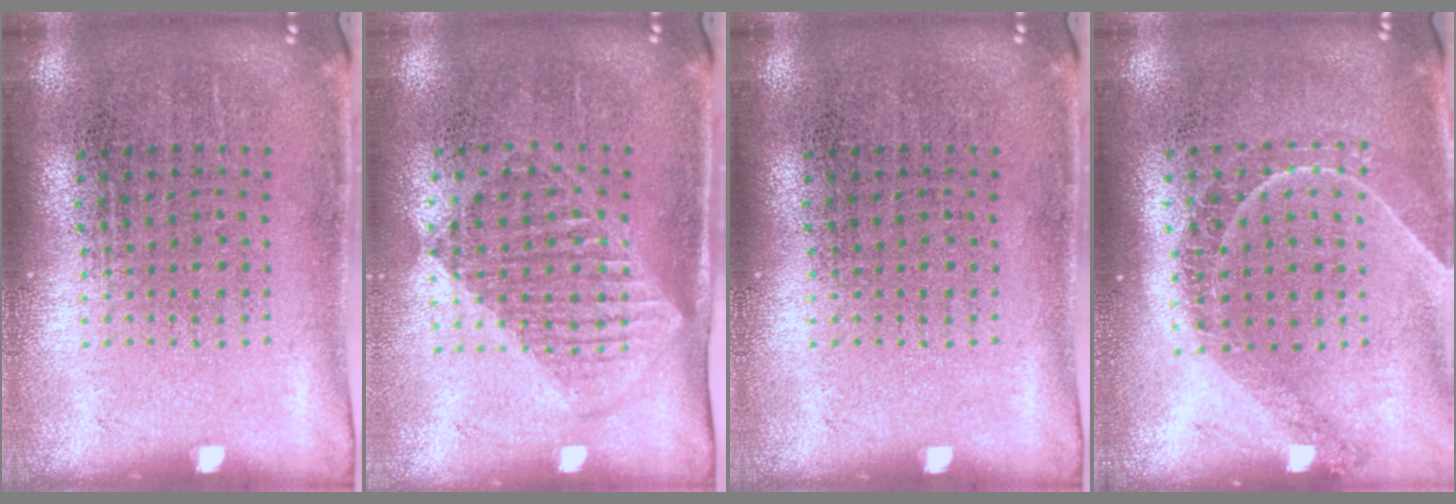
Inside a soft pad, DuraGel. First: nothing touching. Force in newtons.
{"total": 1.2, "press": 1.0, "slide": 0.5}
{"total": 0.0}
{"total": 1.3, "press": 1.2, "slide": 0.4}